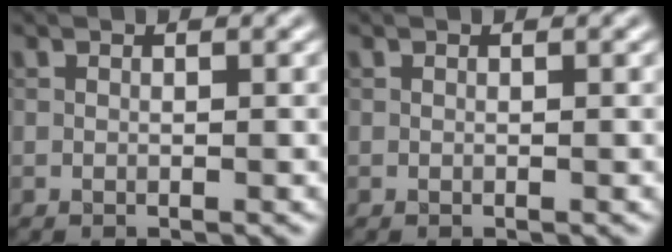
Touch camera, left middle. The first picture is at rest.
{"total": 0.0}